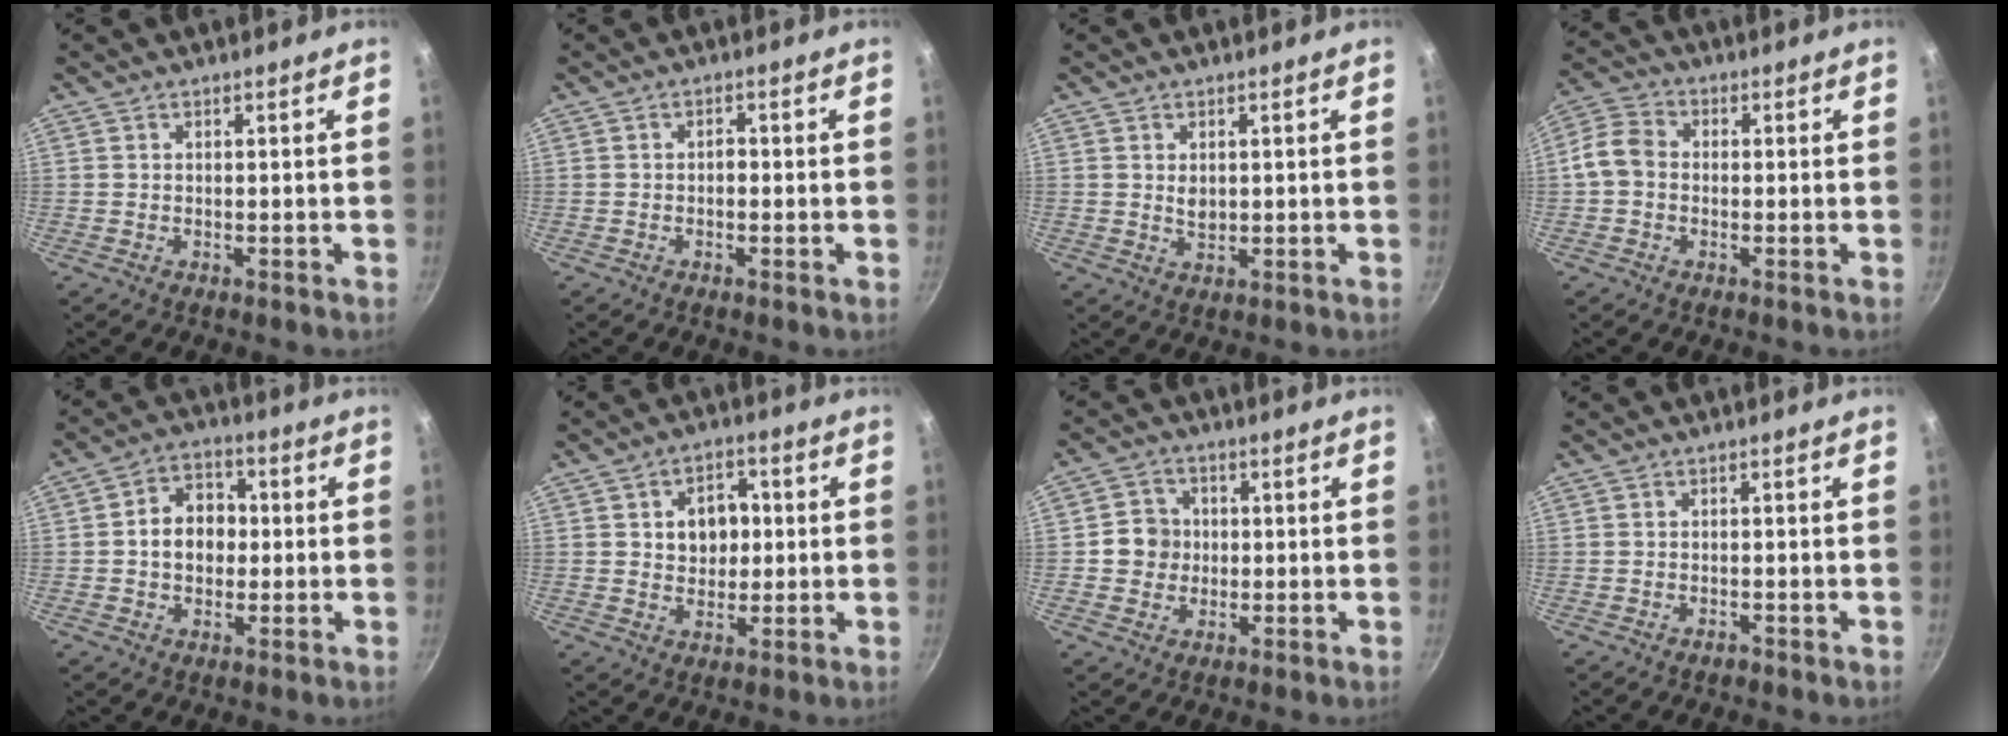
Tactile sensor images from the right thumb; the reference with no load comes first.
{"total": 1.4, "force": [-0.3, 0.8, 1.1], "torque": [-0.019, 0.005, -0.008]}
{"total": 2.4, "force": [0.5, 1.7, 1.6], "torque": [-0.024, -0.005, 0.011]}
{"total": 5.9, "force": [-0.7, 4.8, 3.5], "torque": [-0.056, 0.017, -0.032]}
{"total": 8.9, "force": [0.0, 6.9, 5.5], "torque": [-0.053, 0.020, -0.010]}
{"total": 7.9, "force": [1.1, 6.1, 4.9], "torque": [-0.038, 0.005, 0.014]}
{"total": 5.8, "force": [-0.1, 5.5, 1.9], "torque": [0.001, 0.009, -0.012]}
{"total": 0.8, "force": [-0.7, 0.3, 0.2], "torque": [-0.006, 0.010, -0.011]}